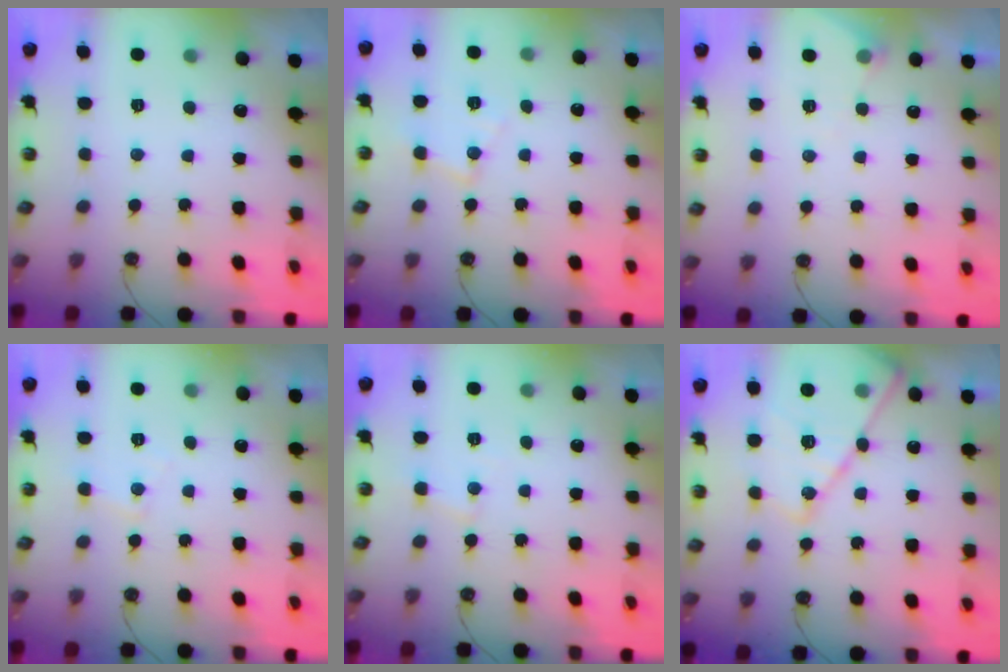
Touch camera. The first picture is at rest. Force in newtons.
{"total": 7.2, "press": 7.2, "slide": 0.4}
{"total": 4.8, "press": 4.8, "slide": 0.5}
{"total": 5.7, "press": 5.7, "slide": 0.8}
{"total": 4.4, "press": 4.3, "slide": 0.6}
{"total": 15.1, "press": 15.1, "slide": 1.3}